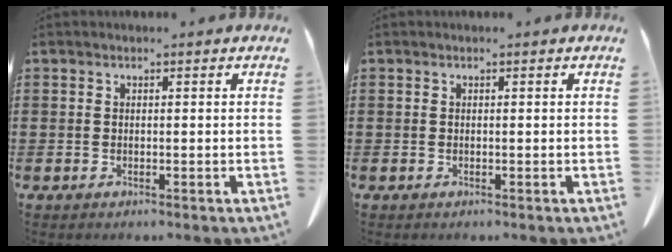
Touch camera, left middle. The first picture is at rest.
{"total": 0.0}